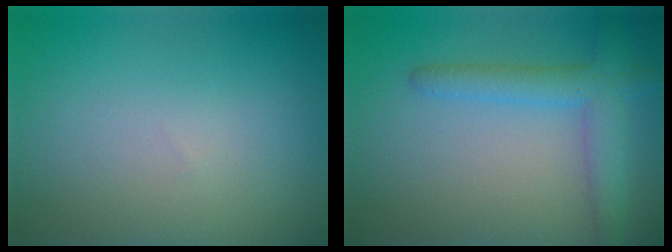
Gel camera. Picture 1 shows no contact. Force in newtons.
{"total": 3.6, "press": 3.6, "slide": 0.1}